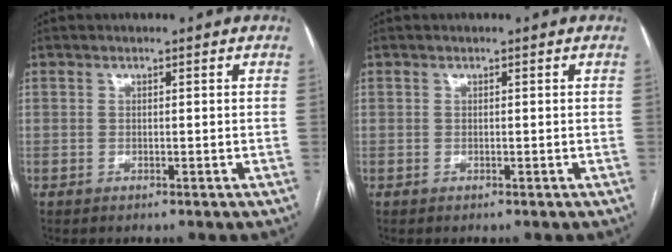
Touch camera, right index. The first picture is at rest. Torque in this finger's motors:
{"motor_torque": [0.00, 0.00, 0.04, 0.01]}